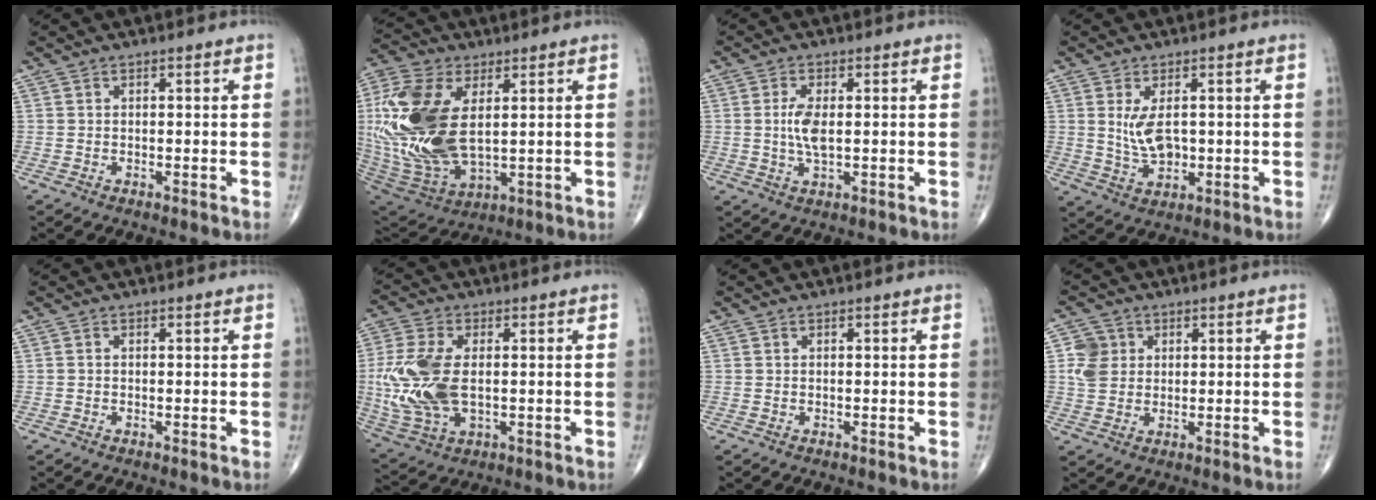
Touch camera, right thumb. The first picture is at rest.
{"total": 24.7, "force": [3.5, 13.3, 20.6], "torque": [-0.470, -0.022, 0.069]}
{"total": 4.8, "force": [0.2, 2.0, 4.4], "torque": [-0.094, -0.005, 0.004]}
{"total": 5.9, "force": [0.8, 3.1, 4.9], "torque": [-0.086, -0.011, 0.023]}
{"total": 0.0}
{"total": 15.3, "force": [-0.2, 8.6, 12.7], "torque": [-0.296, -0.006, 0.003]}
{"total": 0.0}
{"total": 5.2, "force": [1.2, 4.6, 2.3], "torque": [-0.028, 0.001, 0.020]}